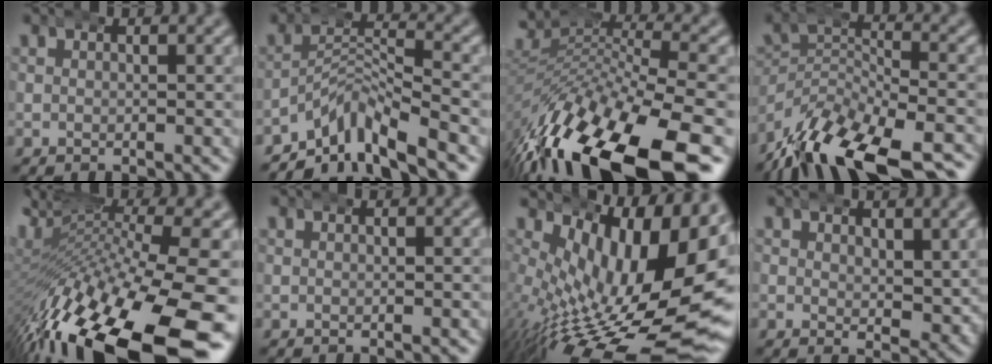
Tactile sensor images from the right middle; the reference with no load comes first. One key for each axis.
{"total": 6.6, "fx": -5.0, "fy": 2.8, "fz": 3.3, "tx": -0.036, "ty": -0.001, "tz": -0.095}
{"total": 12.7, "fx": -5.1, "fy": 6.2, "fz": 9.8, "tx": -0.177, "ty": -0.022, "tz": -0.064}
{"total": 9.0, "fx": -5.7, "fy": 4.0, "fz": 5.7, "tx": -0.089, "ty": -0.014, "tz": -0.091}
{"total": 15.2, "fx": -4.3, "fy": 7.1, "fz": 12.7, "tx": -0.226, "ty": -0.022, "tz": -0.052}
{"total": 0.0}
{"total": 14.3, "fx": -1.3, "fy": 6.8, "fz": 12.6, "tx": -0.191, "ty": -0.032, "tz": 0.006}
{"total": 2.0, "fx": 1.7, "fy": 0.7, "fz": 0.9, "tx": -0.001, "ty": -0.001, "tz": 0.029}